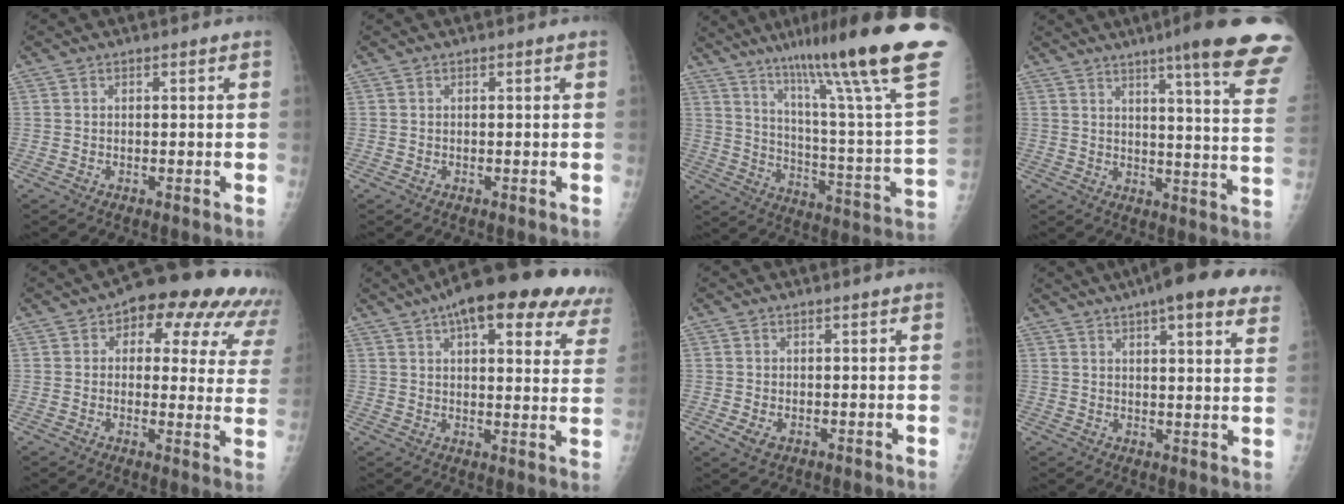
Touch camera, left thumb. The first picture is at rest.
{"total": 0.0}
{"total": 32.0, "force": [20.7, 2.4, 24.3], "torque": [-0.307, -0.085, 0.310]}
{"total": 21.2, "force": [15.0, 1.2, 15.0], "torque": [-0.180, -0.081, 0.181]}
{"total": 18.1, "force": [10.4, 8.9, 11.9], "torque": [-0.097, -0.013, 0.107]}
{"total": 25.1, "force": [16.0, 8.3, 17.4], "torque": [-0.219, -0.007, 0.196]}
{"total": 2.3, "force": [0.0, 1.3, 1.9], "torque": [-0.031, -0.002, 0.006]}
{"total": 17.6, "force": [12.1, 3.8, 12.2], "torque": [-0.153, -0.012, 0.145]}